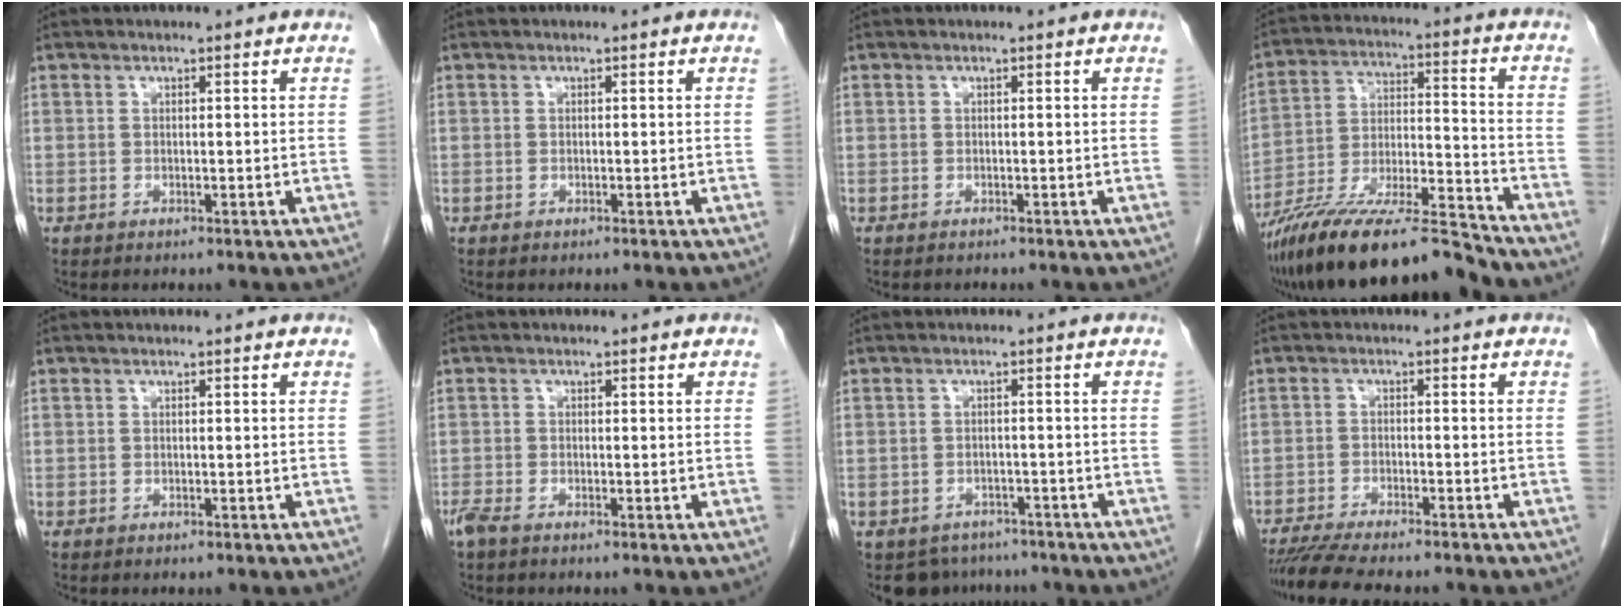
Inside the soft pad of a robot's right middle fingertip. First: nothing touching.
{"total": 0.0}
{"total": 0.5, "force": [-0.5, 0.0, 0.0], "torque": [-0.012, -0.004, -0.009]}
{"total": 19.2, "force": [-16.6, 1.4, 9.6], "torque": [-0.182, -0.007, -0.297]}
{"total": 0.0}
{"total": 1.9, "force": [-1.5, 0.5, 1.1], "torque": [-0.031, -0.006, -0.029]}
{"total": 5.9, "force": [-4.9, 3.3, 0.2], "torque": [0.004, 0.005, -0.064]}
{"total": 10.0, "force": [-8.8, 1.1, 4.7], "torque": [-0.071, -0.017, -0.134]}